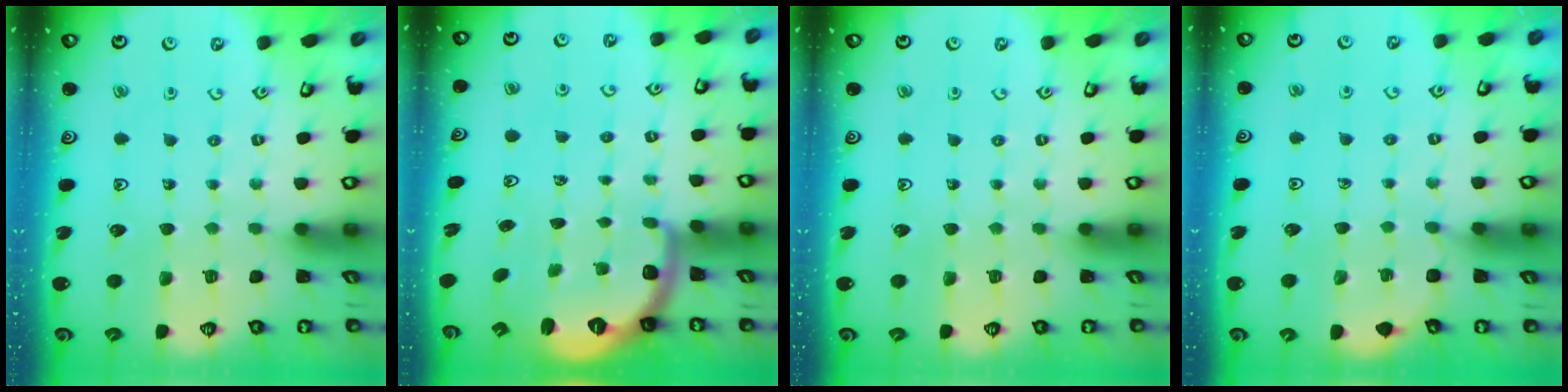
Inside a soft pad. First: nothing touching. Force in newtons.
{"total": 2.5, "press": 2.0, "slide": 1.6}
{"total": 0.0}
{"total": 3.9, "press": 3.8, "slide": 0.4}